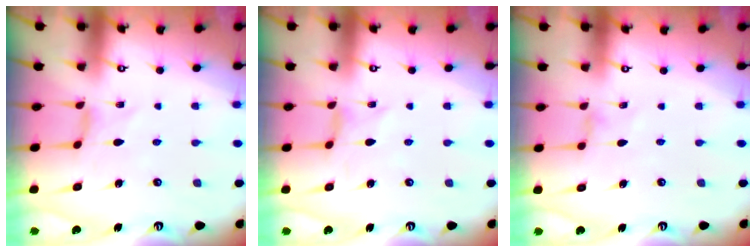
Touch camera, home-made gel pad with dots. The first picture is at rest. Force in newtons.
{"total": 0.0}
{"total": 0.0}